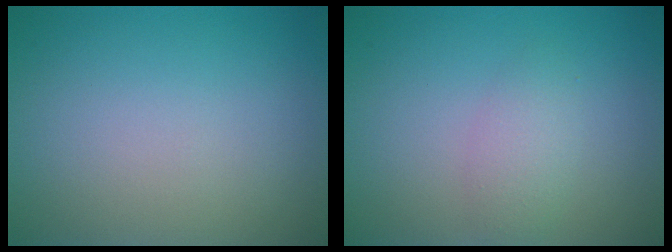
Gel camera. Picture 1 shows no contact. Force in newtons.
{"total": 2.0, "press": 2.0, "slide": 0.1}